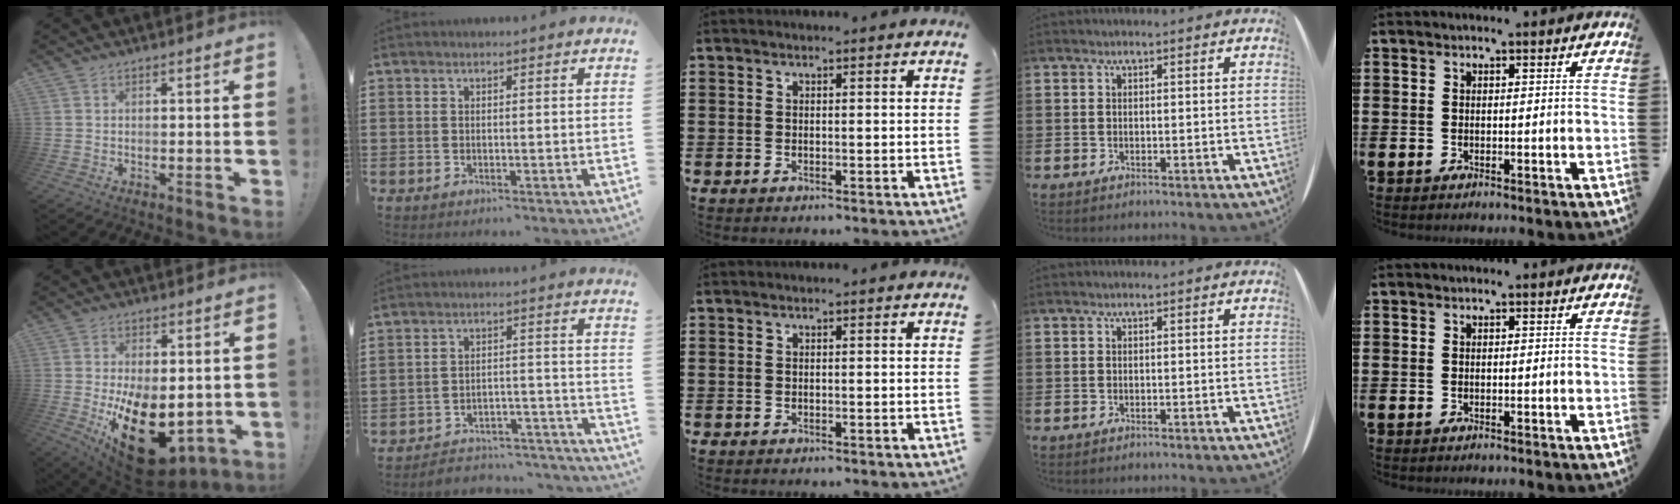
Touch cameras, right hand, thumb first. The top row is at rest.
{"thumb": {"total": 20.5, "force": [-5.3, 11.7, 16.1], "torque": [-0.222, 0.016, -0.065]}, "index": {"total": 4.2, "force": [-4.0, 0.9, 0.9], "torque": [-0.019, 0.003, -0.082]}}